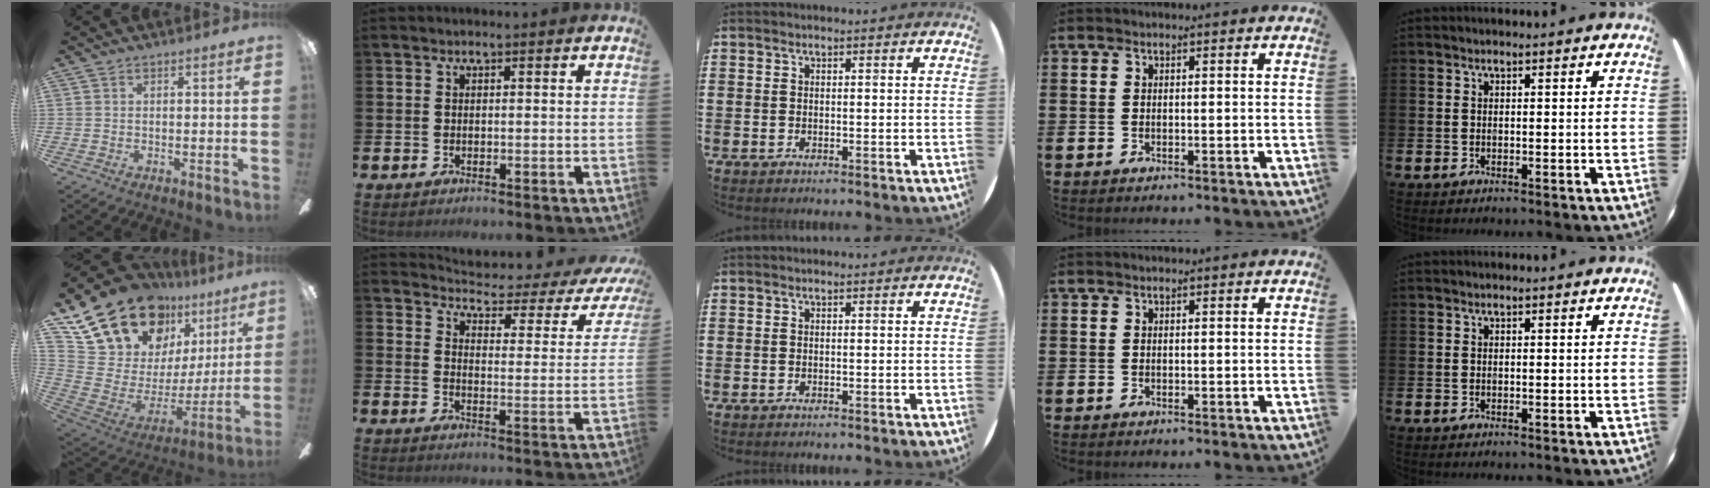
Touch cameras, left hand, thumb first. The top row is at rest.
{"thumb": {"total": 23.0, "force": [17.0, 11.9, 9.9], "torque": [-0.189, -0.117, 0.327]}, "index": {"total": 3.4, "force": [3.1, 0.9, 1.1], "torque": [-0.042, -0.033, 0.044]}}